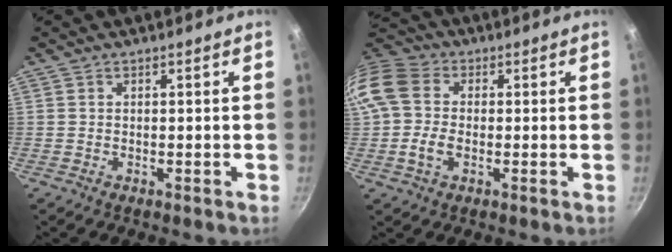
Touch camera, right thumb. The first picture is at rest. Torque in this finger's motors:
{"motor_torque": [-0.28, 0.85, 0.65, -0.63, 0.13]}